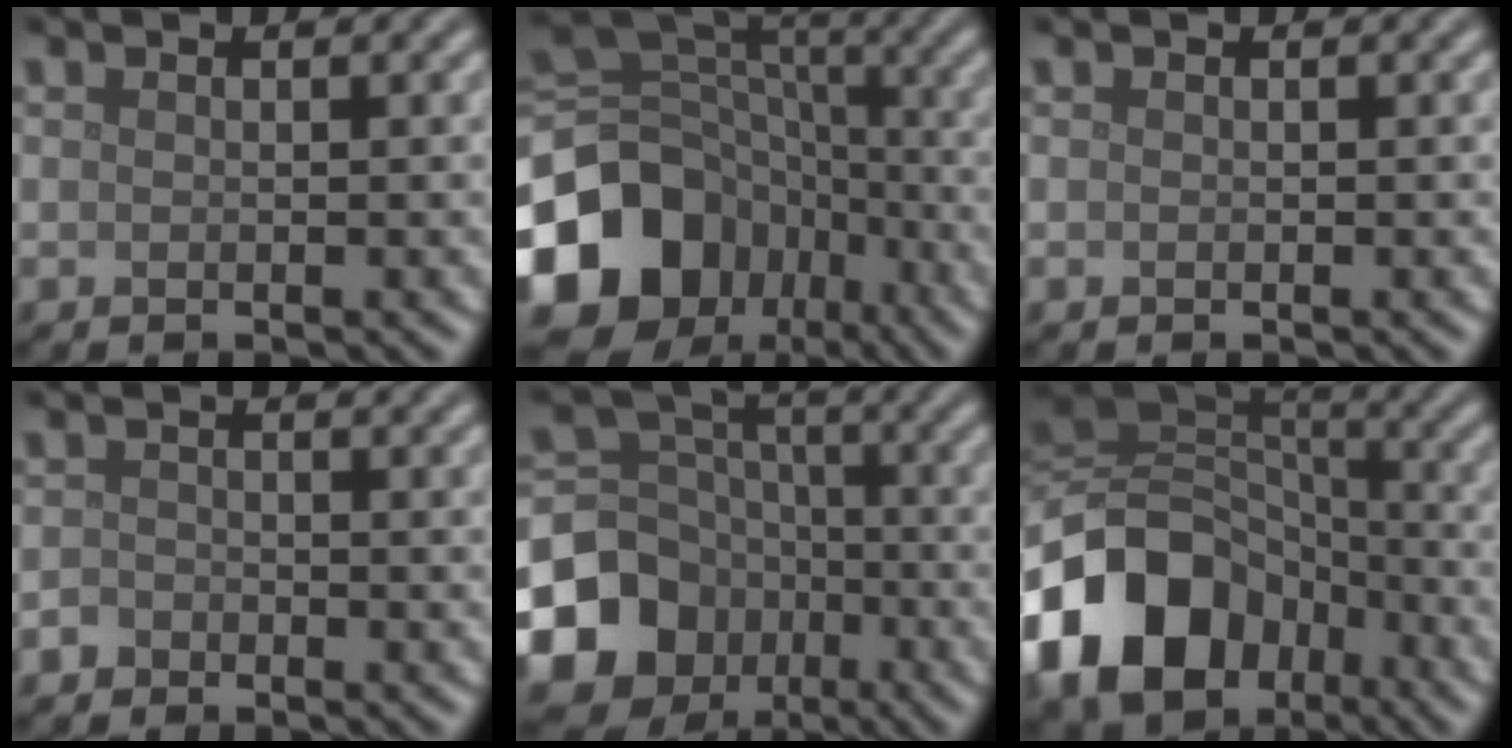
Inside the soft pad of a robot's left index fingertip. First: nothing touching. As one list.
[{"total": 17.6, "force": [-8.0, 13.9, 7.2], "torque": [-0.192, -0.012, -0.135]}, {"total": 0.0}, {"total": 1.1, "force": [-0.8, 0.7, 0.1], "torque": [0.003, 0.003, -0.018]}, {"total": 12.2, "force": [-5.3, 10.3, 3.8], "torque": [-0.084, -0.021, -0.110]}, {"total": 14.3, "force": [-6.4, 10.3, 7.7], "torque": [-0.175, -0.011, -0.125]}]